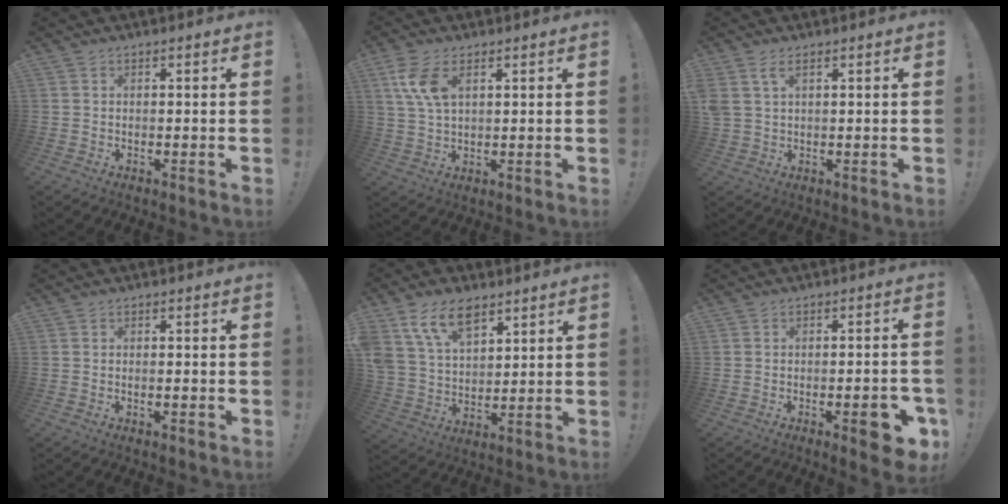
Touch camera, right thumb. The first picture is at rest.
{"total": 8.2, "force": [3.6, 4.1, 6.1], "torque": [-0.130, -0.006, 0.067]}
{"total": 4.1, "force": [2.0, 1.9, 3.1], "torque": [-0.060, -0.002, 0.039]}
{"total": 0.9, "force": [-0.5, 0.1, 0.8], "torque": [-0.010, -0.001, -0.009]}
{"total": 13.8, "force": [8.6, 8.0, 7.3], "torque": [-0.143, -0.035, 0.166]}
{"total": 8.4, "force": [-3.7, 2.4, 7.1], "torque": [-0.089, 0.011, -0.055]}